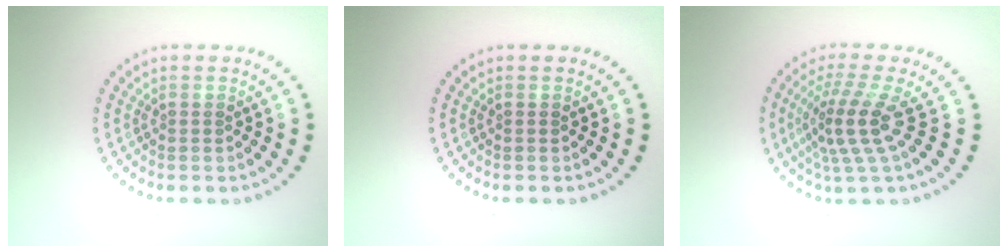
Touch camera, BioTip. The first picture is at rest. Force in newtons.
{"total": 0.0}
{"total": 4.0, "press": 2.8, "slide": 2.9}